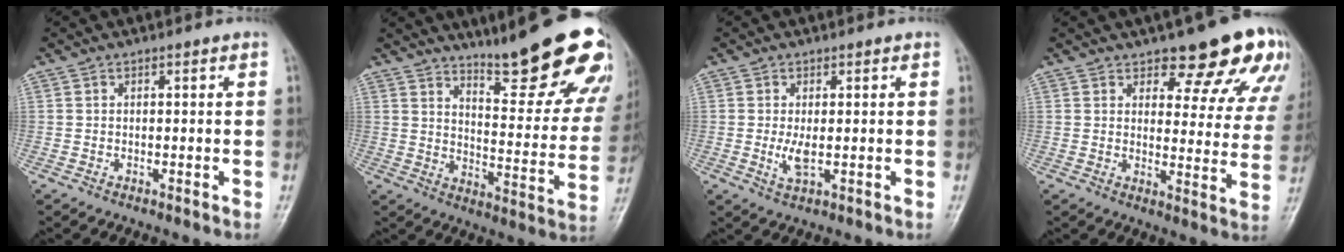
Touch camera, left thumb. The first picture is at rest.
{"total": 23.2, "force": [17.2, 4.7, 14.8], "torque": [-0.165, -0.115, 0.231]}
{"total": 3.1, "force": [0.1, 1.4, 2.8], "torque": [-0.055, -0.010, 0.005]}
{"total": 15.8, "force": [11.7, 5.6, 9.0], "torque": [-0.056, -0.069, 0.130]}